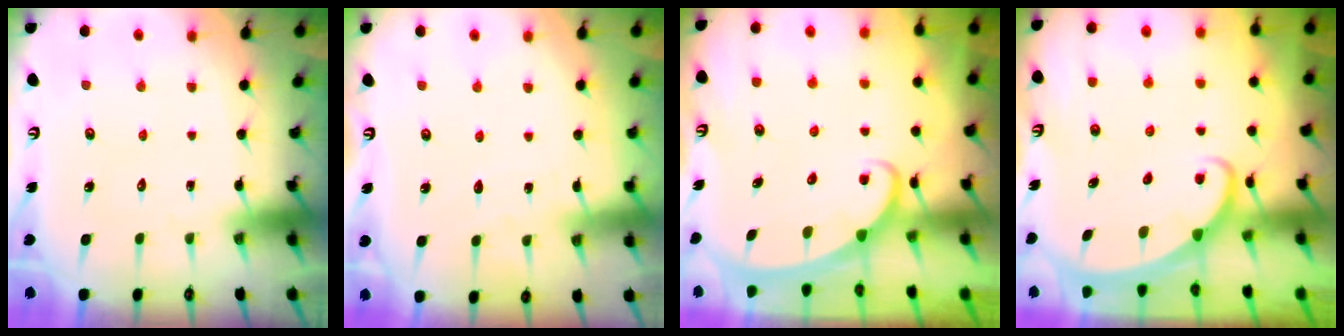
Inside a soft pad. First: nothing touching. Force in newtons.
{"total": 2.7, "press": 2.7, "slide": 0.3}
{"total": 2.5, "press": 2.5, "slide": 0.3}
{"total": 2.2, "press": 2.2, "slide": 0.2}